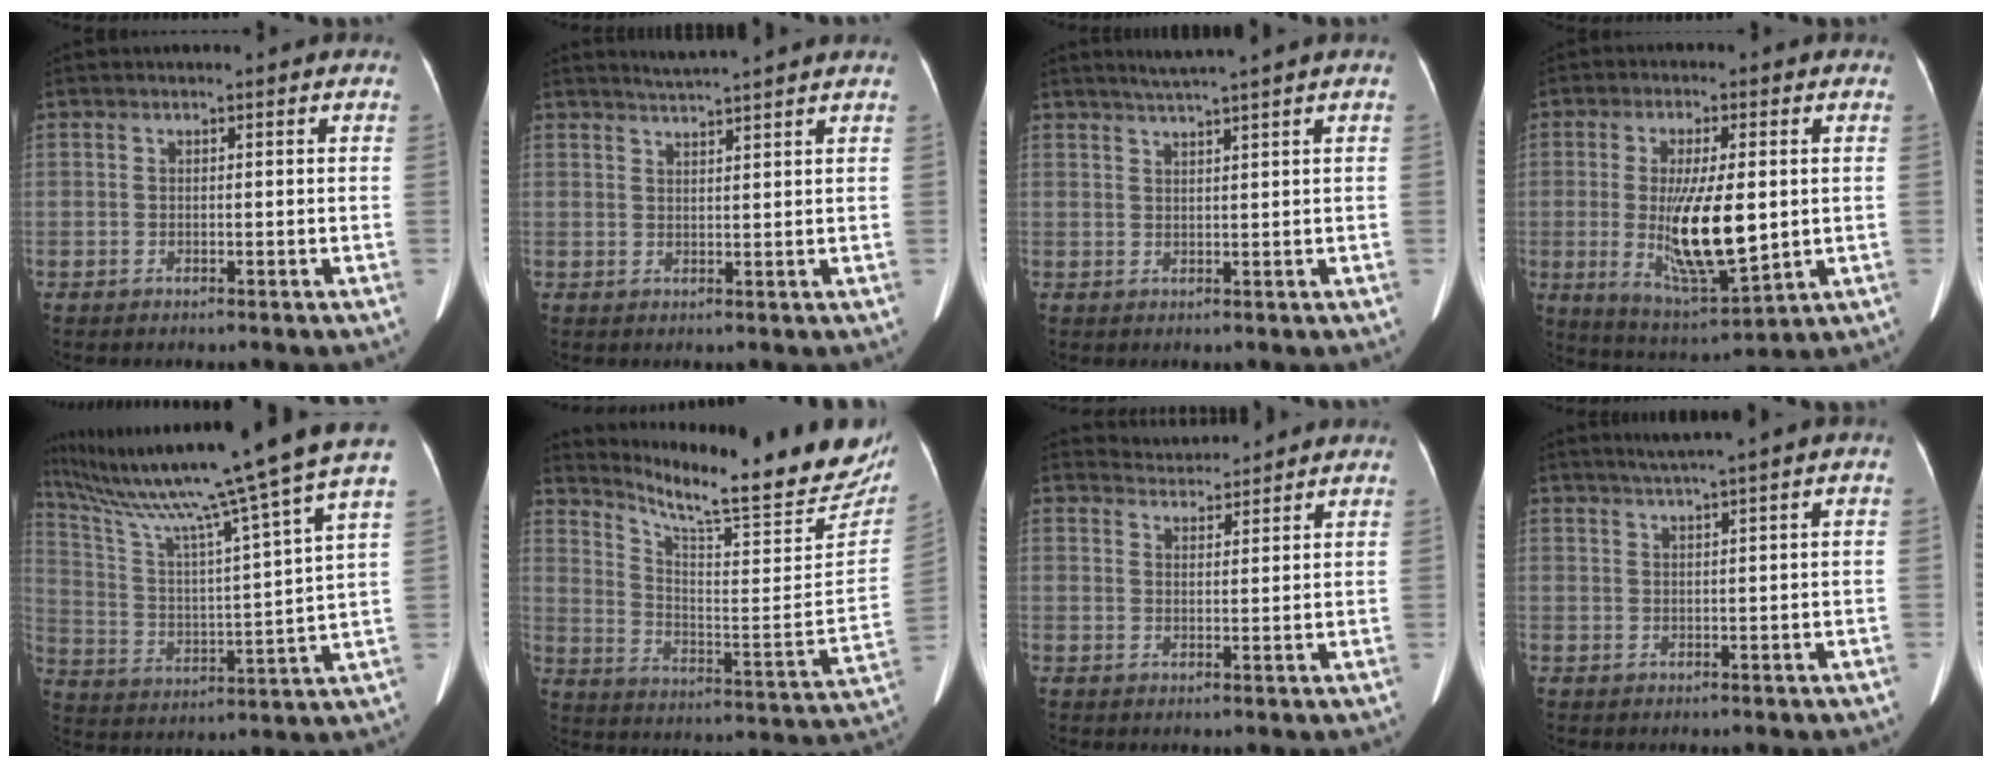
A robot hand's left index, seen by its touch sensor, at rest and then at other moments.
{"total": 4.8, "force": [4.5, -1.0, 1.6], "torque": [-0.028, 0.013, 0.068]}
{"total": 4.2, "force": [3.4, -1.3, 2.1], "torque": [-0.036, 0.007, 0.064]}
{"total": 12.5, "force": [-0.5, 3.1, 12.1], "torque": [-0.228, -0.023, 0.001]}
{"total": 26.1, "force": [21.0, -1.9, 15.4], "torque": [-0.278, -0.024, 0.317]}
{"total": 24.7, "force": [21.5, 3.1, 11.7], "torque": [-0.191, -0.076, 0.286]}
{"total": 4.0, "force": [4.0, 0.2, -0.5], "torque": [-0.004, 0.015, 0.066]}
{"total": 3.5, "force": [2.4, -0.8, 2.4], "torque": [-0.045, 0.009, 0.047]}